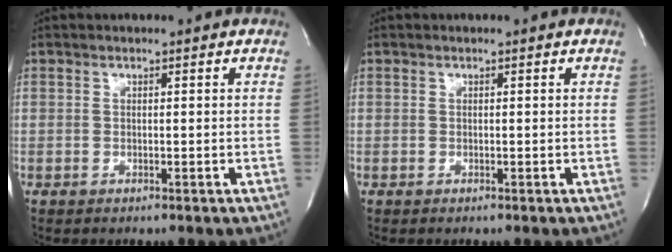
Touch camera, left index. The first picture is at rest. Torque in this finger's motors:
{"motor_torque": [0.00, 0.00, 0.00, 0.00]}